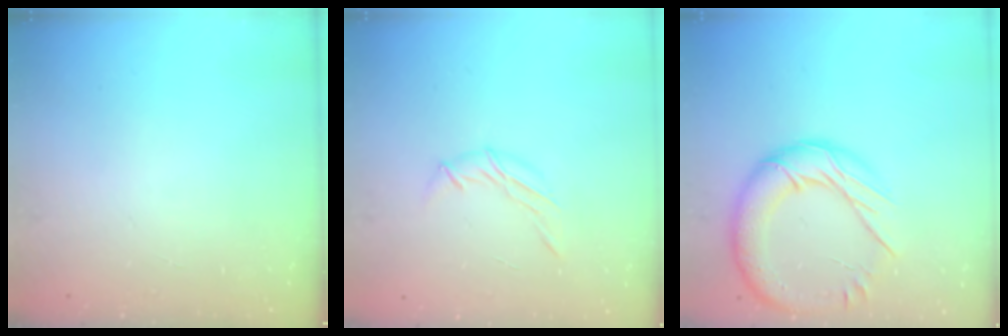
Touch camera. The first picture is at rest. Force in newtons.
{"total": 6.5, "press": 6.5, "slide": 0.4}
{"total": 18.5, "press": 18.4, "slide": 2.1}